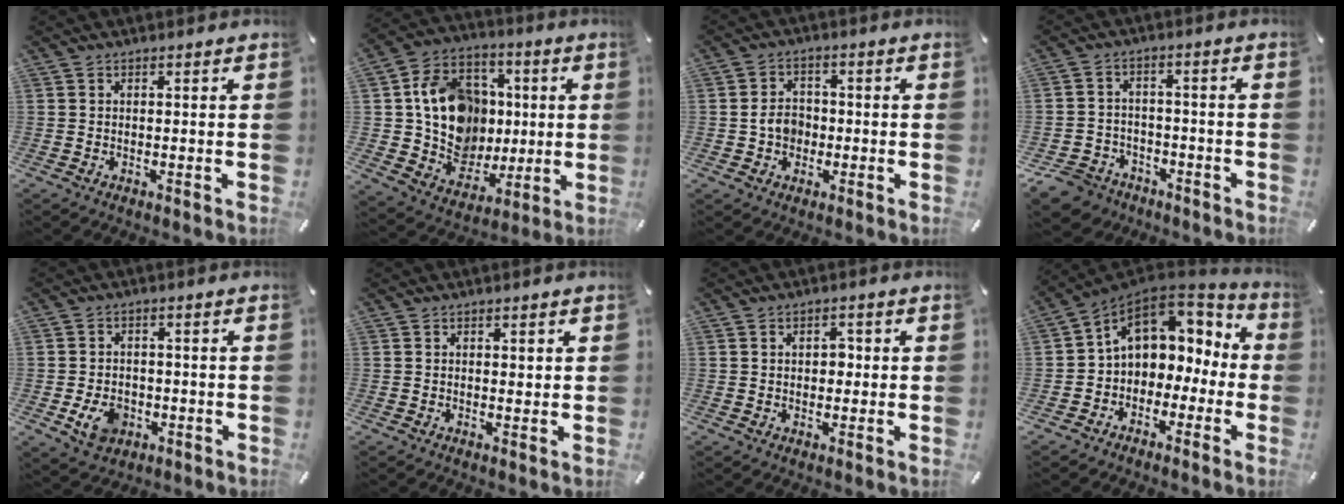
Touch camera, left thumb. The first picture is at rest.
{"total": 17.3, "force": [1.7, 15.0, 8.4], "torque": [-0.144, 0.004, 0.048]}
{"total": 5.2, "force": [-1.0, 4.3, 2.6], "torque": [-0.047, 0.006, -0.021]}
{"total": 7.2, "force": [-4.9, 5.0, 1.6], "torque": [-0.042, 0.029, -0.095]}
{"total": 6.6, "force": [-2.0, 5.2, 3.5], "torque": [-0.076, 0.002, -0.037]}
{"total": 0.9, "force": [0.4, 0.7, 0.5], "torque": [-0.003, -0.002, 0.005]}
{"total": 2.9, "force": [0.2, 2.1, 2.0], "torque": [-0.026, 0.002, -0.005]}
{"total": 10.2, "force": [3.5, 8.3, 4.8], "torque": [-0.103, -0.014, 0.068]}